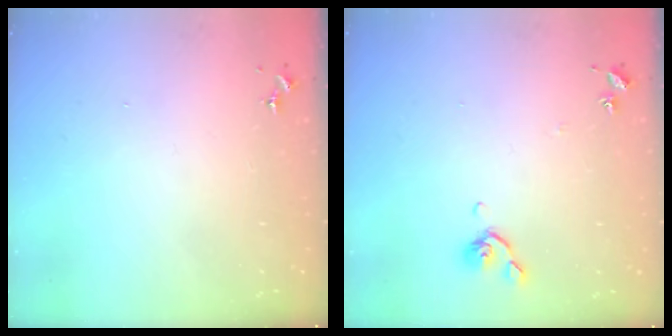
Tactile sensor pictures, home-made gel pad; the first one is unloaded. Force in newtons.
{"total": 5.6, "press": 5.6, "slide": 0.9}